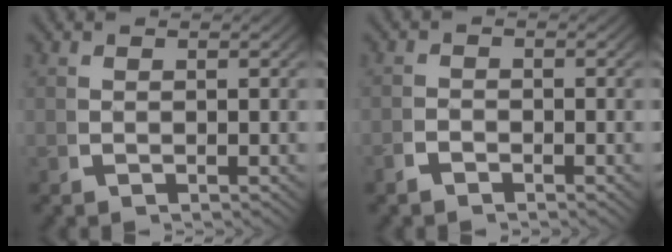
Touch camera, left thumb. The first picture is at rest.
{"total": 1.2, "force": [-1.0, 0.6, 0.0], "torque": [0.003, -0.005, -0.022]}